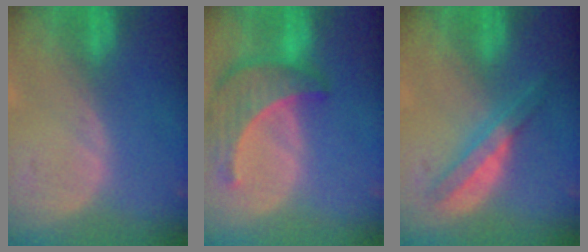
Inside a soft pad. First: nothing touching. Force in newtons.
{"total": 8.8, "press": 8.0, "slide": 3.5}
{"total": 5.2, "press": 5.0, "slide": 1.5}